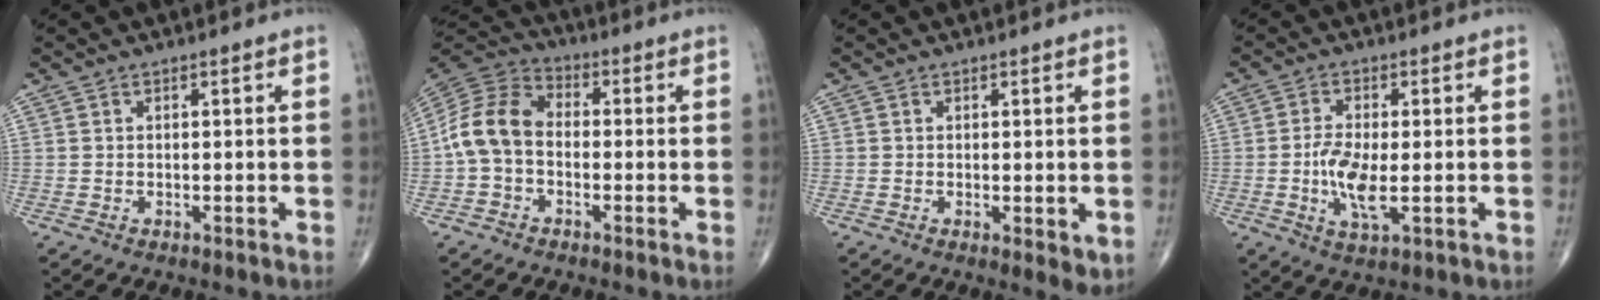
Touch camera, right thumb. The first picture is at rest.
{"total": 10.5, "force": [-1.5, 7.6, 7.2], "torque": [-0.134, 0.032, -0.044]}
{"total": 3.3, "force": [-0.3, 1.1, 3.1], "torque": [-0.041, -0.012, -0.004]}
{"total": 7.2, "force": [-1.1, 2.6, 6.6], "torque": [-0.138, -0.008, -0.021]}